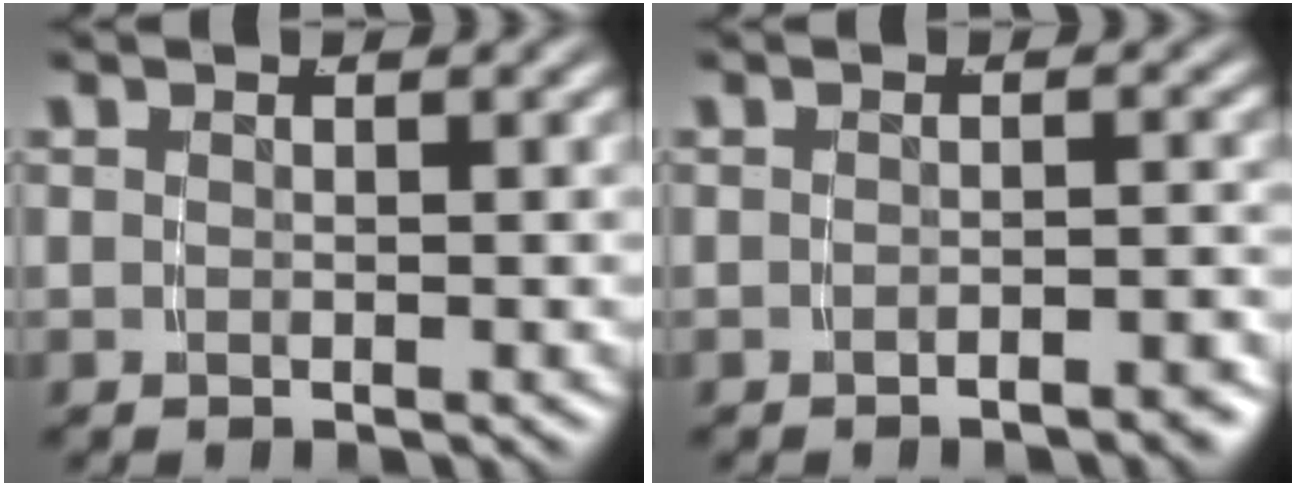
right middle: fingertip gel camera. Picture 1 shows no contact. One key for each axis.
{"total": 2.0, "fx": -1.9, "fy": -0.1, "fz": 0.7, "tx": -0.005, "ty": 0.007, "tz": -0.034}